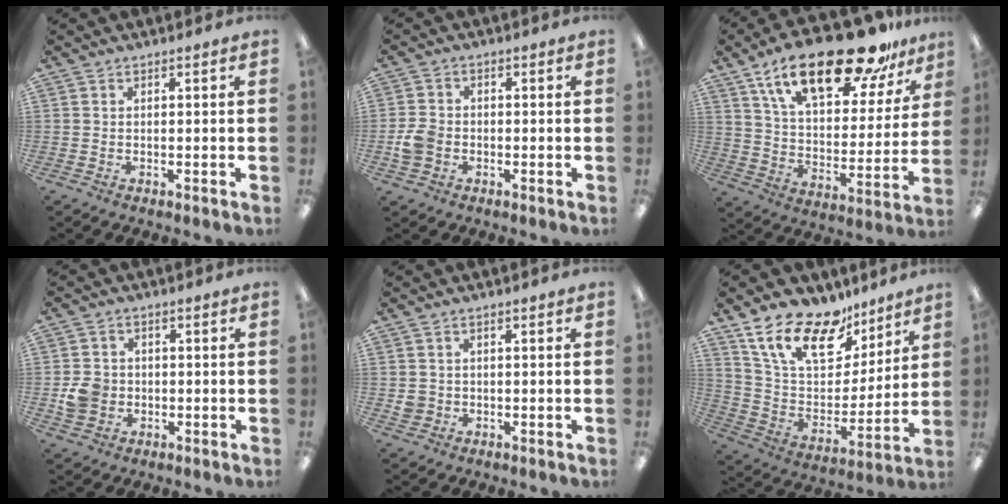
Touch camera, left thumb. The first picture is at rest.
{"total": 4.8, "force": [-1.3, 3.9, 2.5], "torque": [-0.047, 0.009, -0.022]}
{"total": 24.6, "force": [16.6, 9.4, 15.6], "torque": [-0.245, -0.097, 0.281]}
{"total": 5.9, "force": [-0.9, 5.3, 2.4], "torque": [-0.050, 0.009, -0.017]}
{"total": 2.5, "force": [0.2, 2.4, 0.6], "torque": [-0.005, 0.001, 0.001]}
{"total": 19.6, "force": [13.6, 9.6, 10.3], "torque": [-0.202, -0.072, 0.248]}